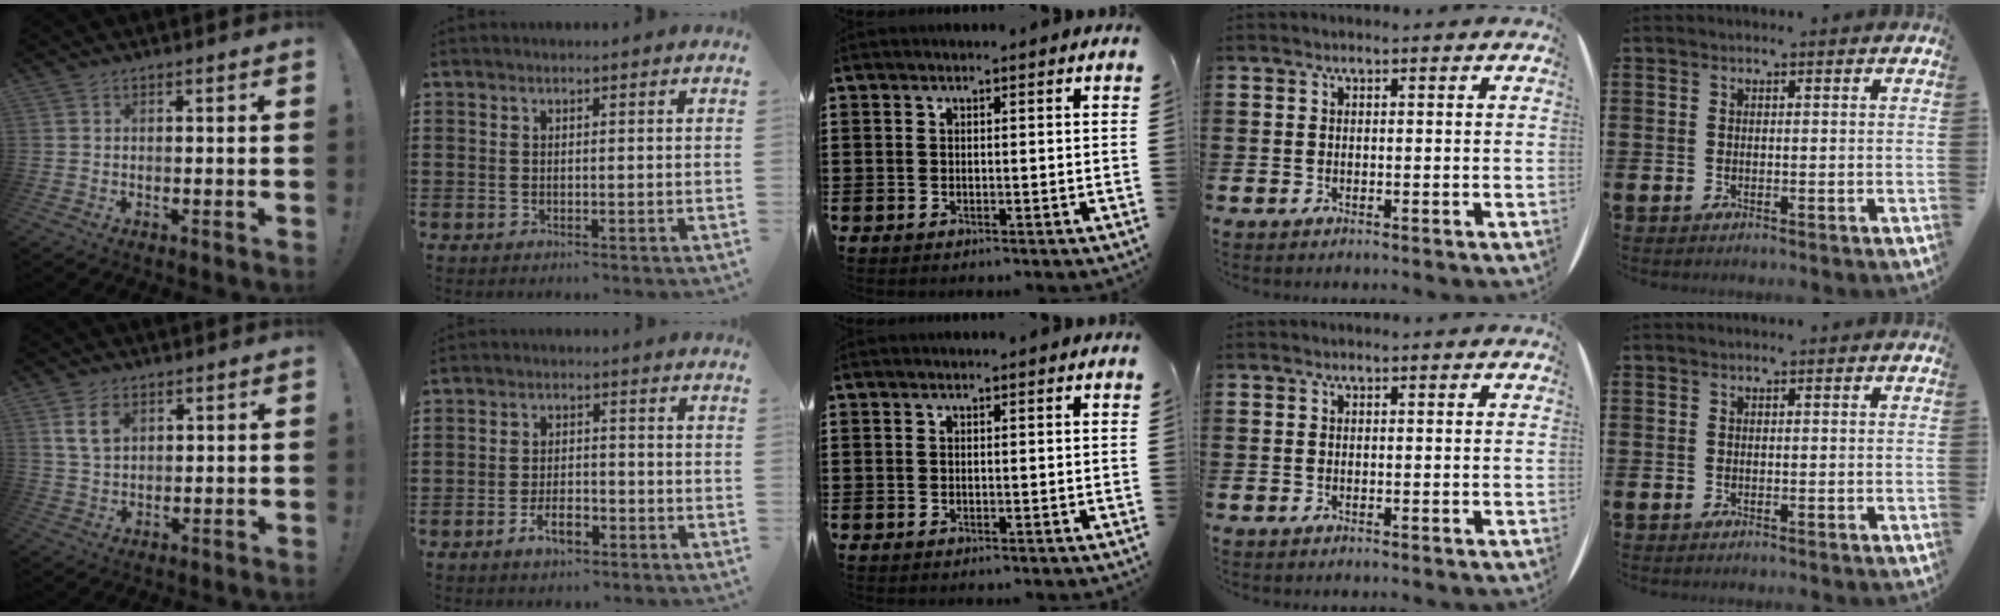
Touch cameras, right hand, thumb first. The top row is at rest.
{"thumb": {"total": 6.3, "force": [2.7, 4.1, 3.9], "torque": [-0.068, 0.000, 0.052]}, "index": {"total": 4.5, "force": [-2.6, 1.9, 3.2], "torque": [-0.060, 0.004, -0.049]}}